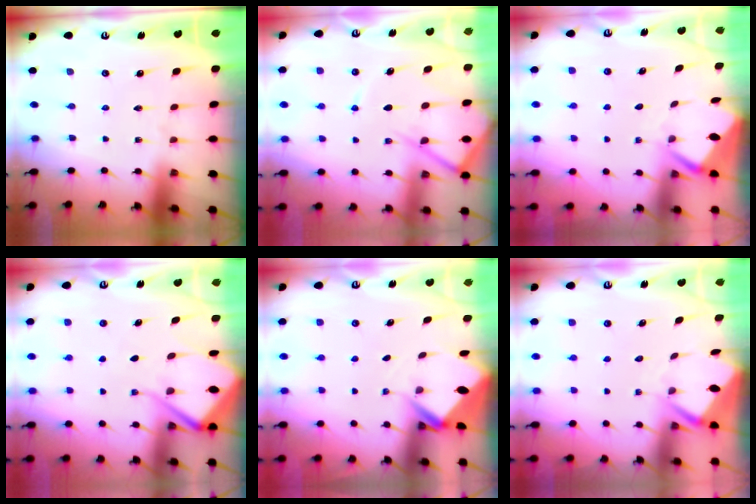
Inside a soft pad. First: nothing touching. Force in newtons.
{"total": 9.3, "press": 9.3, "slide": 1.1}
{"total": 3.8, "press": 3.8, "slide": 0.3}
{"total": 7.2, "press": 7.1, "slide": 0.8}
{"total": 2.8, "press": 2.8, "slide": 0.1}
{"total": 3.3, "press": 3.3, "slide": 0.3}